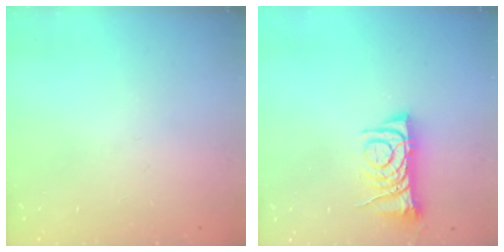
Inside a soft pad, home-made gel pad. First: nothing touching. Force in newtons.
{"total": 8.1, "press": 8.1, "slide": 0.9}